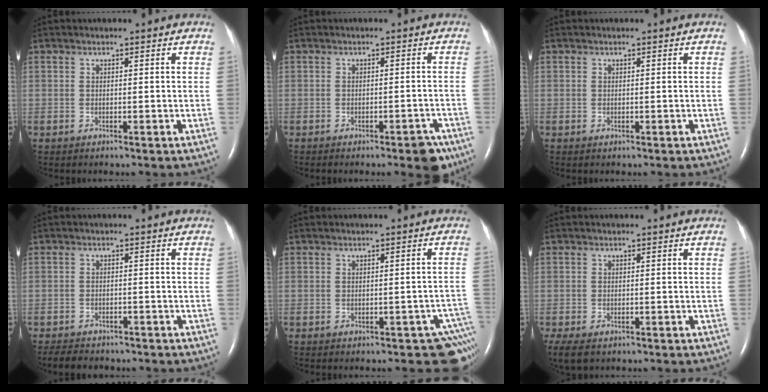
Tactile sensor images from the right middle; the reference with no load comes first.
{"total": 3.8, "force": [-2.7, 1.0, 2.5], "torque": [-0.020, 0.009, -0.032]}
{"total": 0.0}
{"total": 6.3, "force": [-5.5, 2.2, 2.1], "torque": [-0.038, -0.008, -0.075]}
{"total": 4.8, "force": [-3.4, 2.0, 2.7], "torque": [-0.010, 0.012, -0.038]}
{"total": 6.7, "force": [-4.2, 3.9, 3.5], "torque": [-0.087, -0.015, -0.064]}